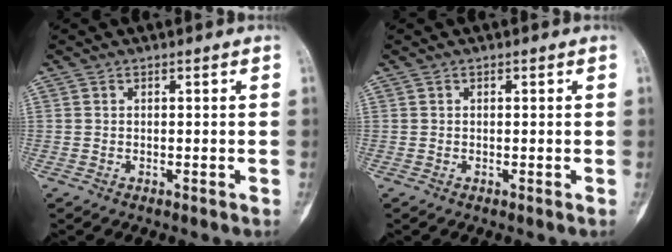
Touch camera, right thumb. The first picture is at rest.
{"total": 0.0}